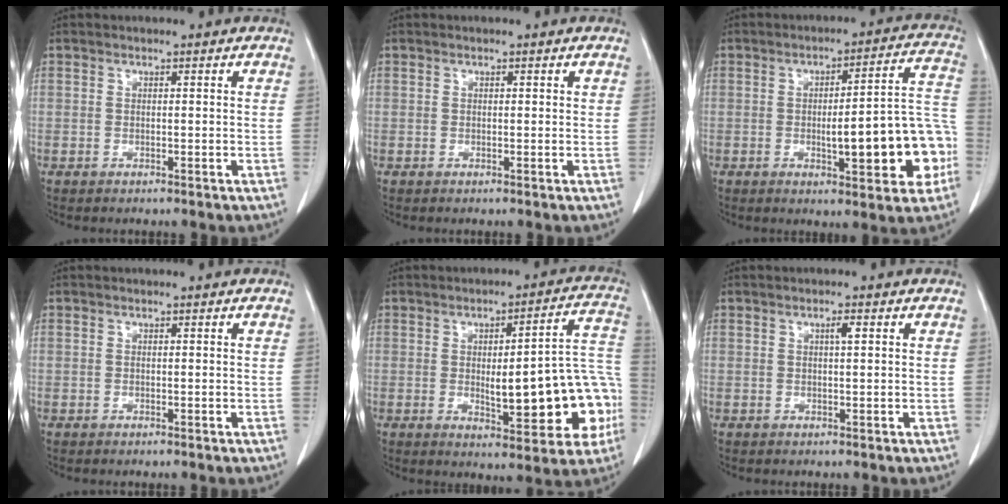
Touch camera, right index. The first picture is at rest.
{"total": 0.0}
{"total": 14.8, "force": [-3.6, 3.2, 14.0], "torque": [-0.165, 0.032, -0.041]}
{"total": 0.0}
{"total": 17.2, "force": [-3.2, 4.5, 16.3], "torque": [-0.159, 0.034, -0.027]}
{"total": 1.3, "force": [0.4, 0.1, 1.2], "torque": [-0.024, 0.002, 0.007]}